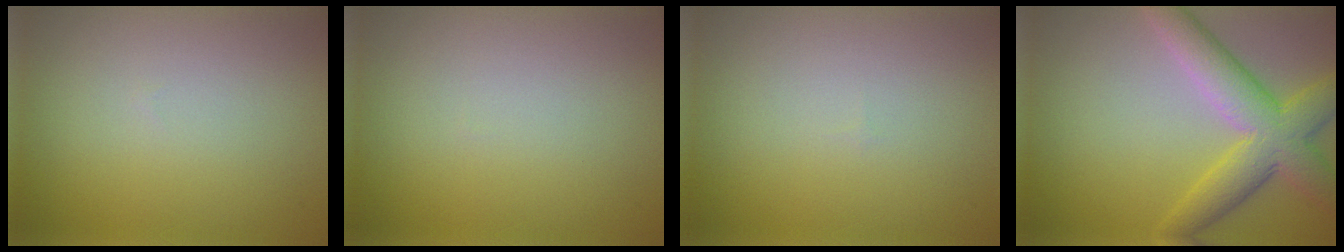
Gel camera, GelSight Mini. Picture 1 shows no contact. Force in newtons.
{"total": 0.0}
{"total": 0.0}
{"total": 6.3, "press": 6.3, "slide": 0.4}